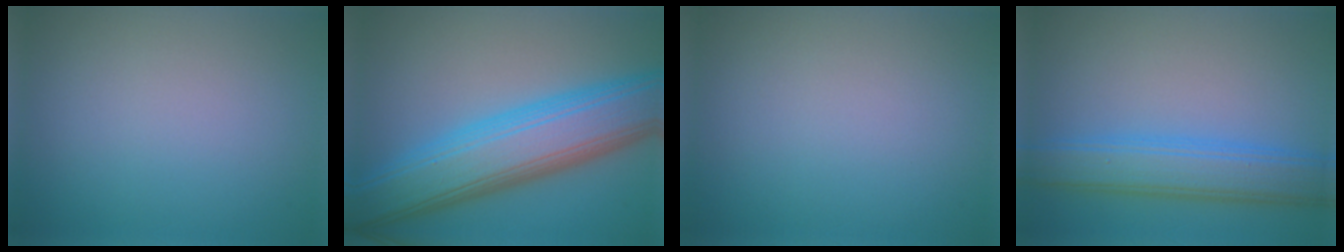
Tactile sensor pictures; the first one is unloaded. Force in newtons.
{"total": 10.6, "press": 10.6, "slide": 0.4}
{"total": 0.0}
{"total": 5.6, "press": 5.6, "slide": 0.2}